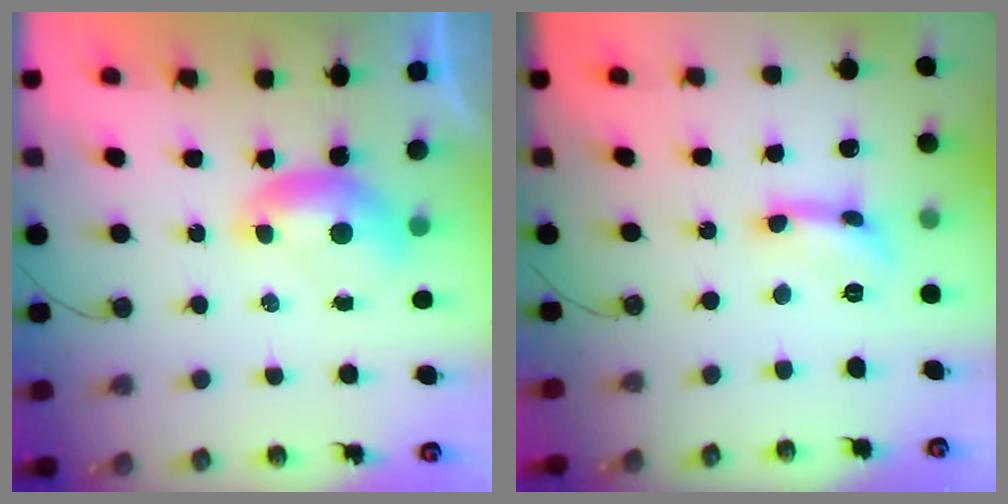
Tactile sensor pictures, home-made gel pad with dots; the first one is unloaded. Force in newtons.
{"total": 2.7, "press": 2.7, "slide": 0.3}